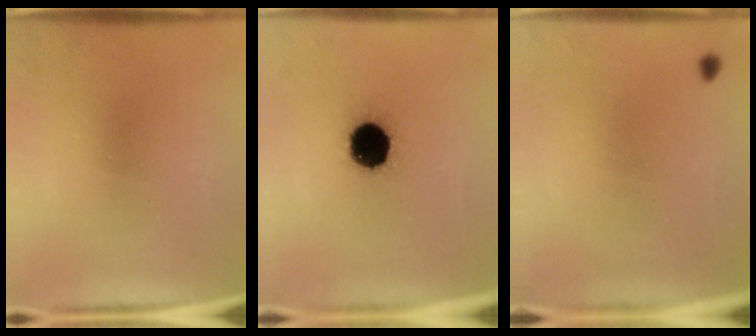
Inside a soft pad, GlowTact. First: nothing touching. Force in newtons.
{"total": 15.6}
{"total": 0.8}